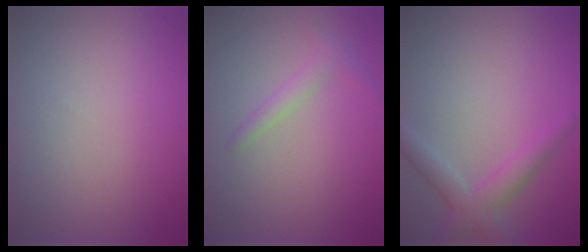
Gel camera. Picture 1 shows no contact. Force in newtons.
{"total": 1.5, "press": 1.4, "slide": 0.1}
{"total": 3.1, "press": 3.1, "slide": 0.1}